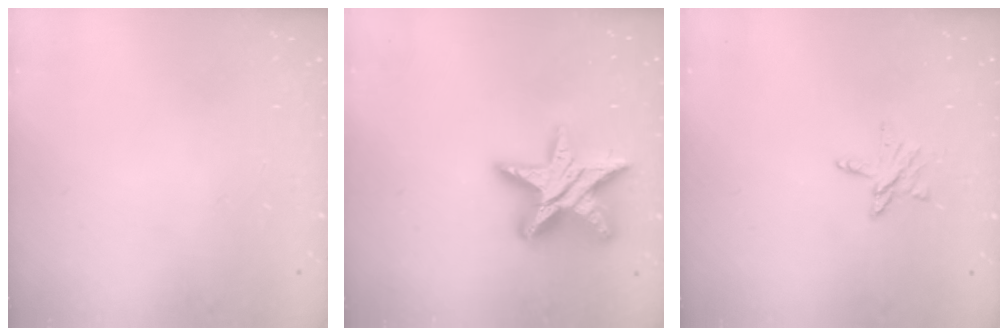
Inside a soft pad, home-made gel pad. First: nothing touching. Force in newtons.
{"total": 18.4, "press": 18.3, "slide": 1.5}
{"total": 5.5, "press": 5.5, "slide": 0.5}